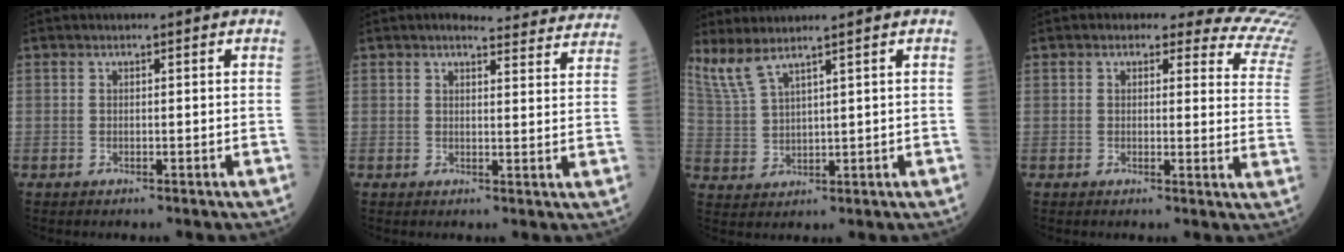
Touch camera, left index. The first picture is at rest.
{"total": 15.0, "force": [14.3, 2.6, 3.8], "torque": [-0.016, -0.010, 0.140]}
{"total": 4.7, "force": [4.0, -0.1, 2.5], "torque": [-0.072, 0.003, 0.097]}
{"total": 13.5, "force": [12.6, 3.6, 3.2], "torque": [0.003, -0.048, 0.095]}